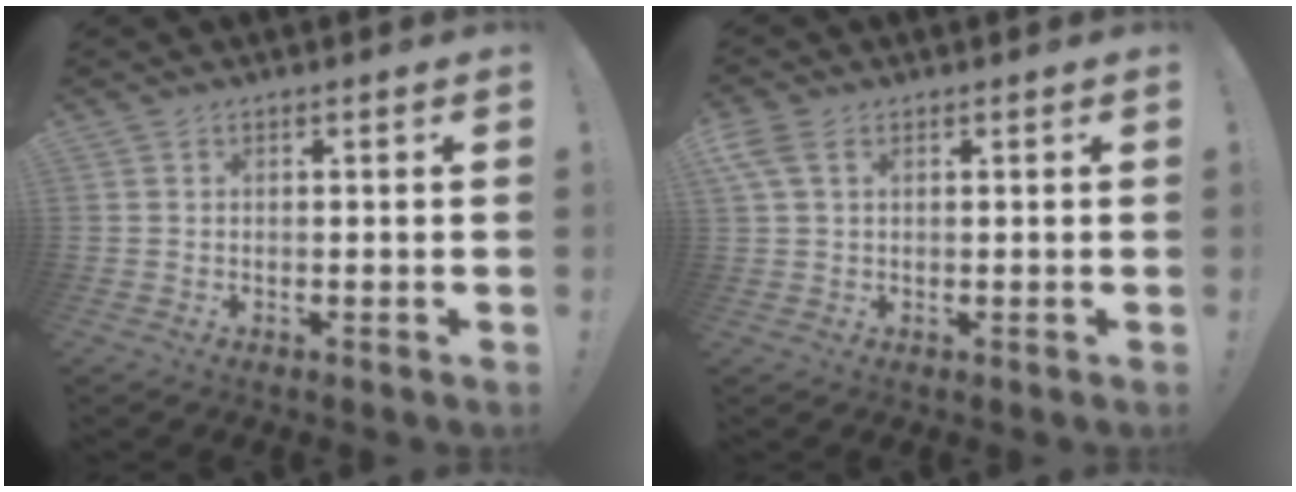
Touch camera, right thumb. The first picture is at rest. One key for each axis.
{"total": 4.4, "fx": 2.0, "fy": 2.5, "fz": 3.0, "tx": -0.066, "ty": -0.001, "tz": 0.038}